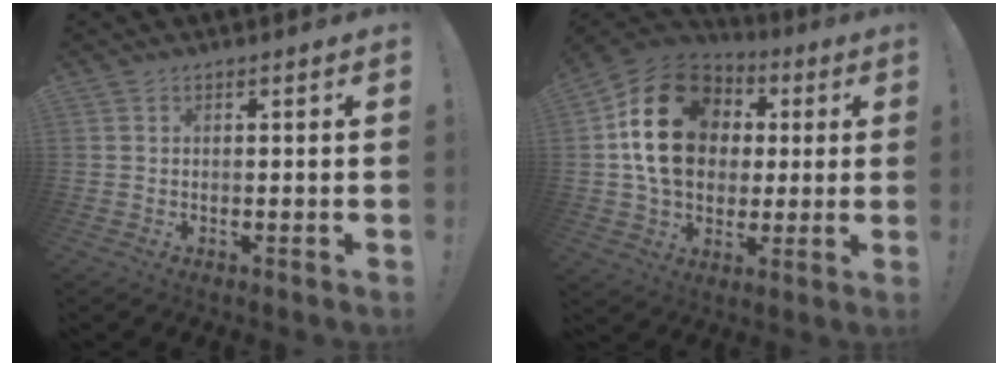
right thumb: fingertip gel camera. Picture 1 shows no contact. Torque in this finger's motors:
{"motor_torque": [2.57, 2.42, 1.67, -0.10, 0.19]}